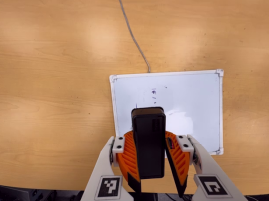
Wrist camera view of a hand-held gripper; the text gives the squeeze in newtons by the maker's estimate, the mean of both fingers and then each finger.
{"total": 9.8, "left": 9.8, "right": 9.8}